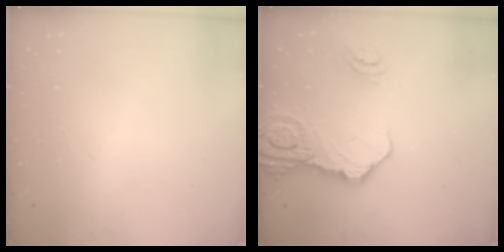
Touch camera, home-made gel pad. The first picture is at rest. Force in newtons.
{"total": 16.5, "press": 16.4, "slide": 1.7}